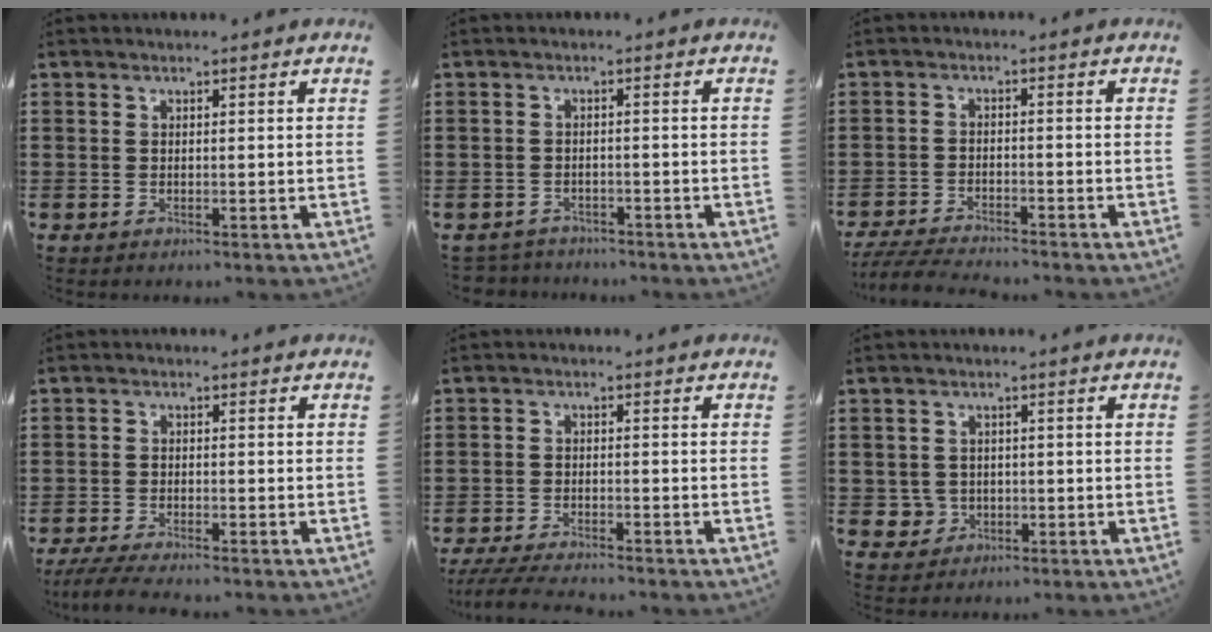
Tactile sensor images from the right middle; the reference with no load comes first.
{"total": 1.9, "force": [-1.9, 0.3, -0.3], "torque": [-0.003, 0.000, -0.044]}
{"total": 4.5, "force": [-4.3, 0.2, 1.3], "torque": [-0.033, -0.007, -0.089]}
{"total": 3.3, "force": [-3.0, 0.0, 1.4], "torque": [-0.036, -0.011, -0.062]}
{"total": 3.9, "force": [-3.7, 0.1, 1.3], "torque": [-0.035, -0.011, -0.076]}
{"total": 2.3, "force": [-0.4, 2.2, 0.4], "torque": [-0.017, 0.005, -0.012]}